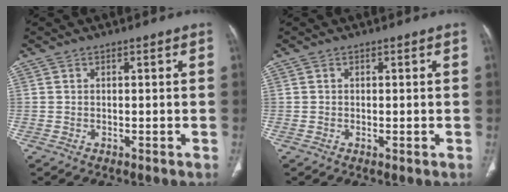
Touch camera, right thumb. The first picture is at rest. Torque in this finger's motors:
{"motor_torque": [0.39, 0.29, -0.27, 0.04, 0.02]}